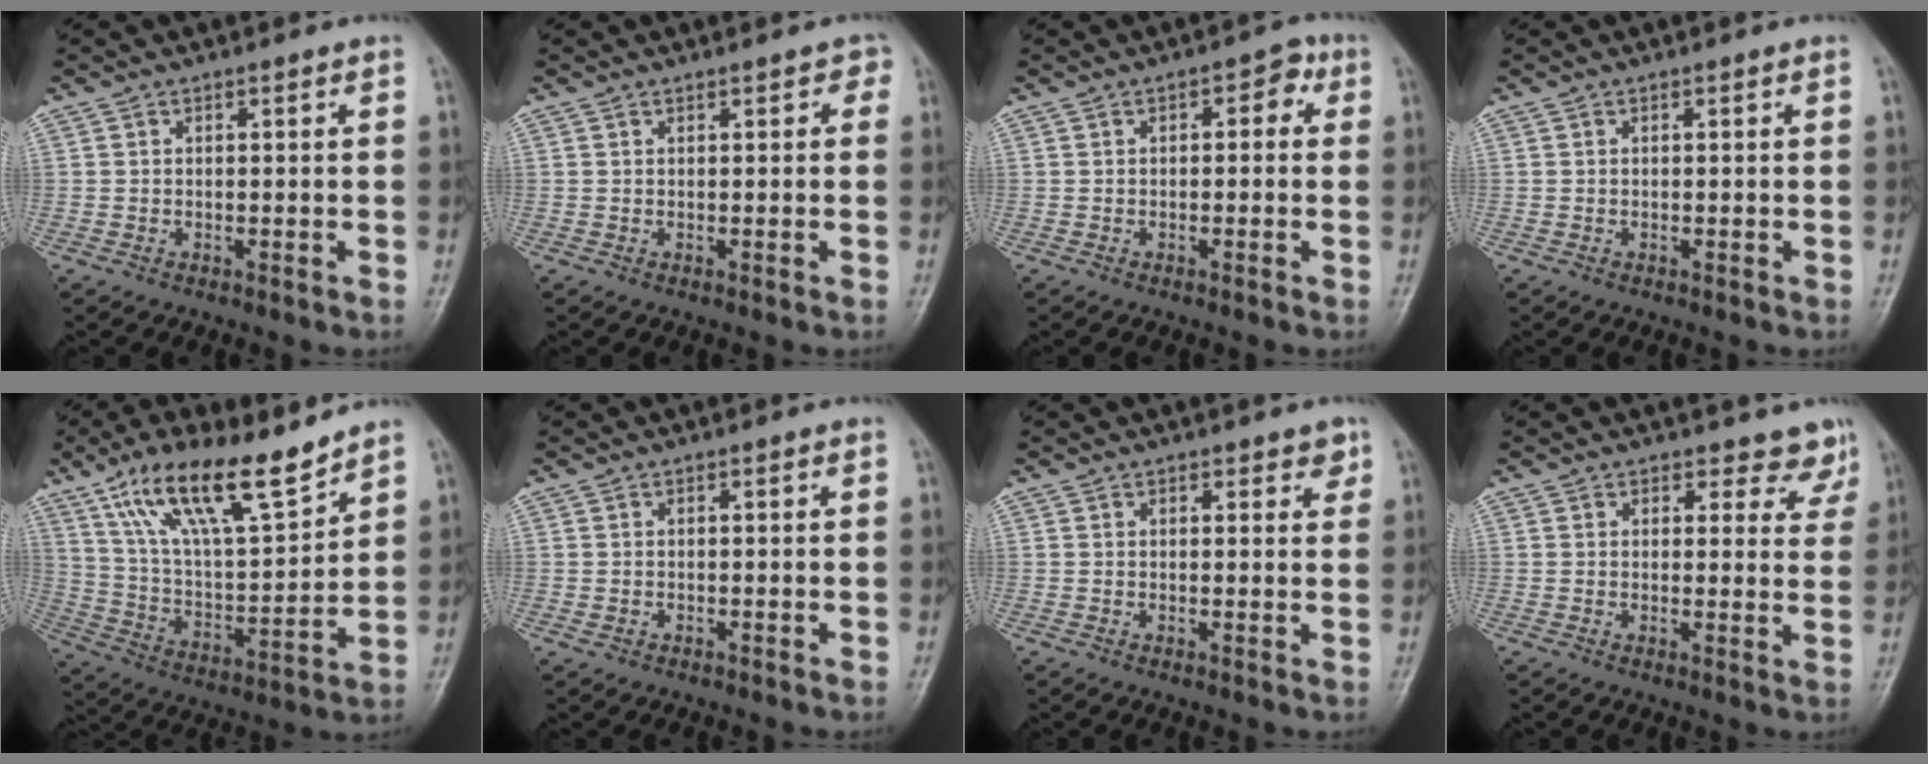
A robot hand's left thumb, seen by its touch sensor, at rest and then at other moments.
{"total": 1.5, "force": [0.8, 0.9, 0.9], "torque": [0.005, 0.002, 0.004]}
{"total": 3.6, "force": [0.6, 2.1, 2.8], "torque": [-0.015, 0.012, -0.004]}
{"total": 0.0}
{"total": 18.7, "force": [12.8, 5.4, 12.4], "torque": [-0.193, -0.057, 0.240]}
{"total": 0.9, "force": [-0.3, 0.7, 0.4], "torque": [-0.007, 0.000, -0.004]}
{"total": 2.7, "force": [1.6, 1.5, 1.5], "torque": [0.003, -0.006, 0.018]}
{"total": 5.8, "force": [4.8, 3.1, 0.7], "torque": [0.036, -0.027, 0.041]}